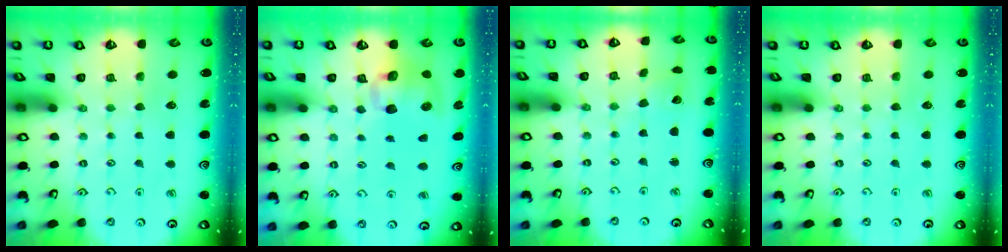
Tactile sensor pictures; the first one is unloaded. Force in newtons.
{"total": 10.3, "press": 10.2, "slide": 1.5}
{"total": 2.7, "press": 2.7, "slide": 0.2}
{"total": 0.0}